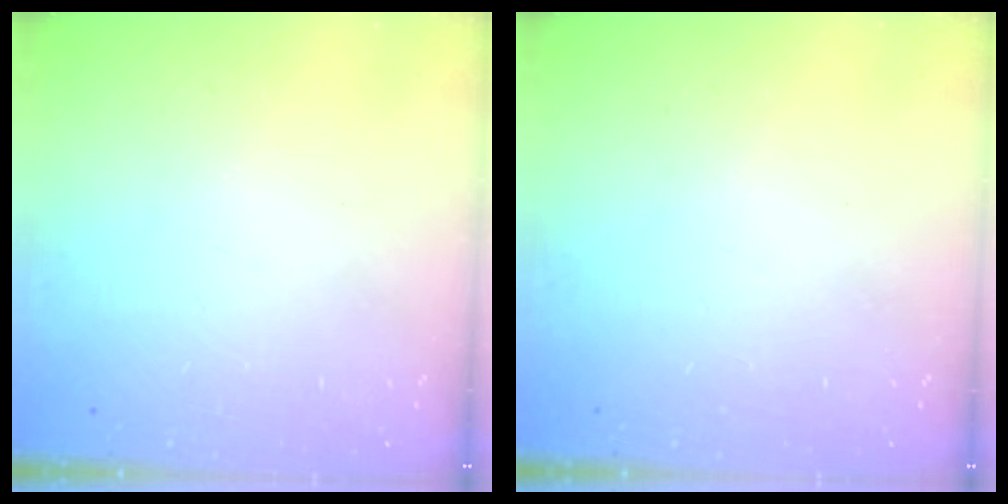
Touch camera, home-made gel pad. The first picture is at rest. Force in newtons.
{"total": 0.0}